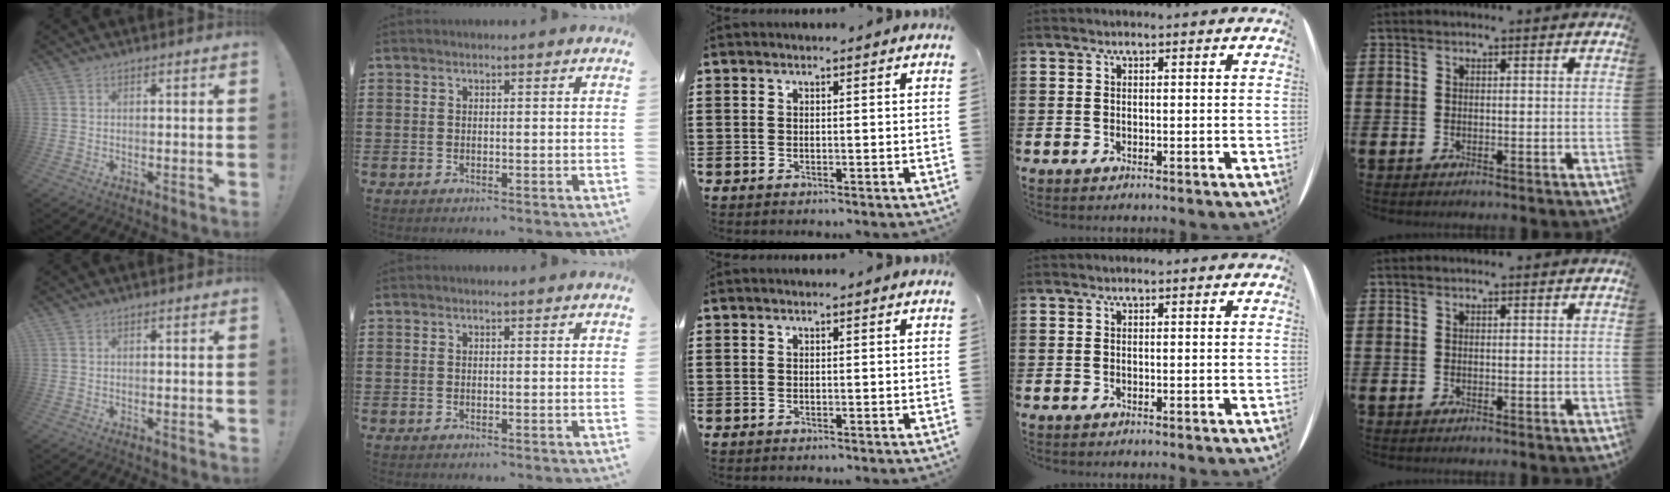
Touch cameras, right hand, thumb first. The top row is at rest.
{}